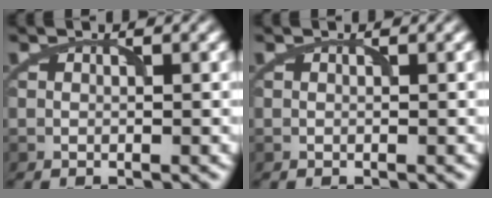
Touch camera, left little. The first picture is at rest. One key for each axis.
{"total": 0.0}